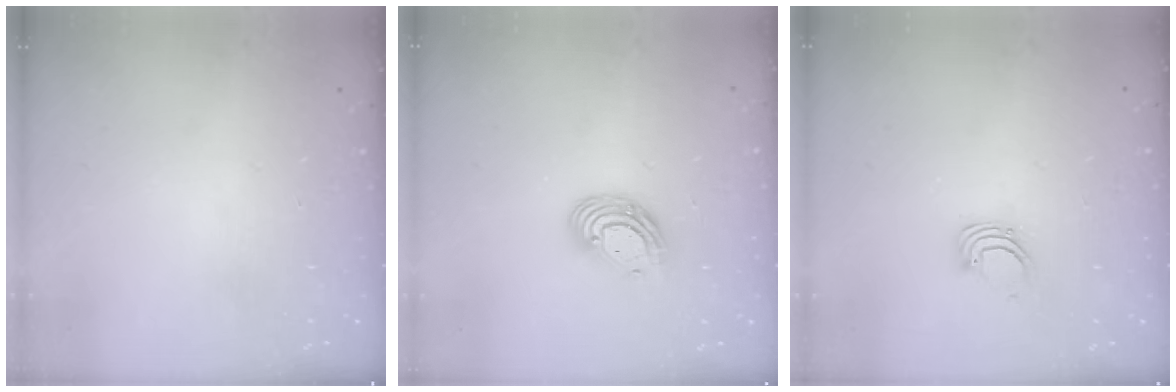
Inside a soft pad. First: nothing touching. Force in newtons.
{"total": 9.5, "press": 9.4, "slide": 1.7}
{"total": 2.7, "press": 2.7, "slide": 0.1}